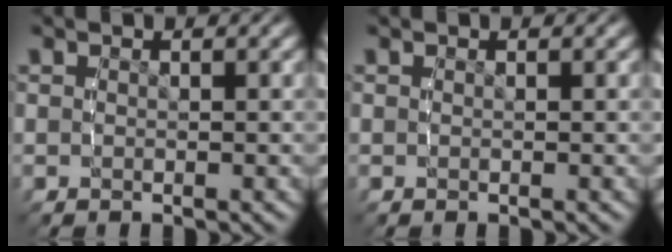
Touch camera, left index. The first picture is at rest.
{"total": 0.0}